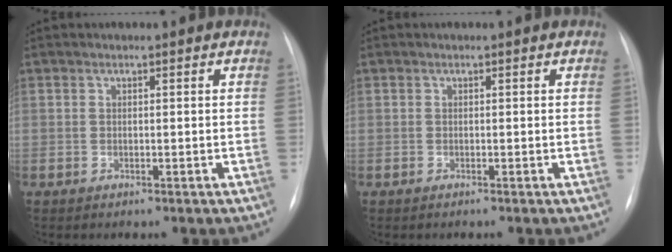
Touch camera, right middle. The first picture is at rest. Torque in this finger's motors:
{"motor_torque": [0.23, -0.24, 0.03, 0.01]}